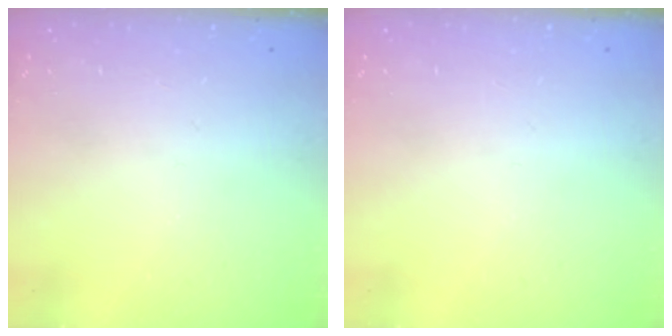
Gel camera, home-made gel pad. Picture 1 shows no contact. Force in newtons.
{"total": 0.0}